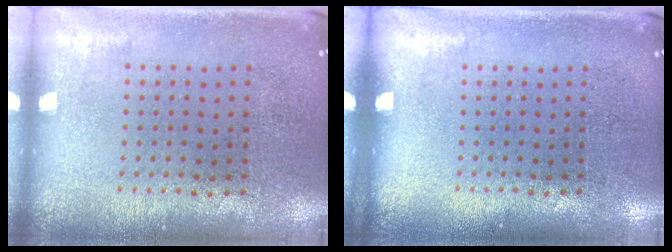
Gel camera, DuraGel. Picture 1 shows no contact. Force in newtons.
{"total": 0.0}